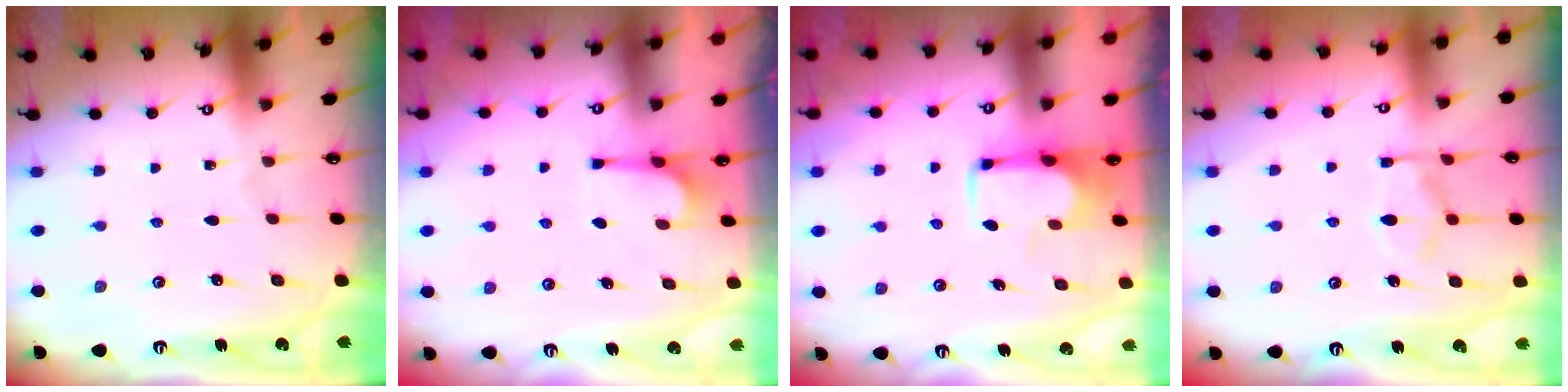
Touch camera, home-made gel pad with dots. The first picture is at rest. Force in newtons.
{"total": 0.8, "press": 0.5, "slide": 0.7}
{"total": 3.3, "press": 3.2, "slide": 0.5}
{"total": 7.6, "press": 7.5, "slide": 1.4}